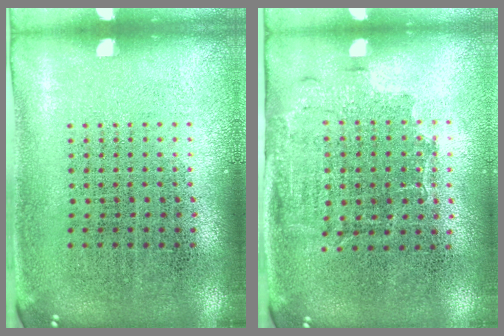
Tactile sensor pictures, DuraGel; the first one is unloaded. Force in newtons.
{"total": 1.6, "press": 1.3, "slide": 0.9}